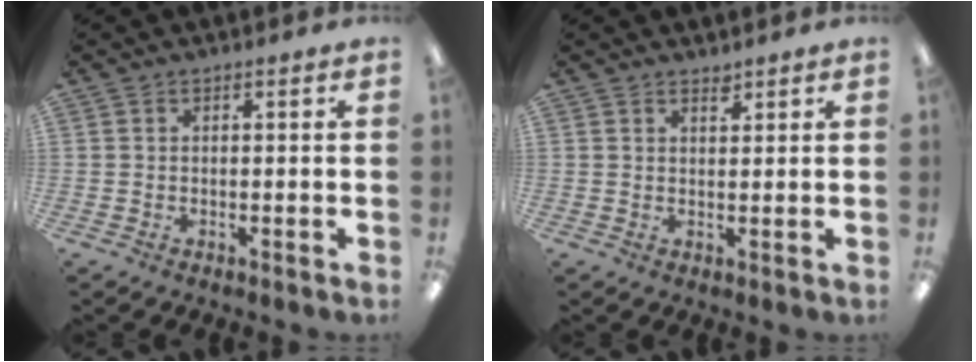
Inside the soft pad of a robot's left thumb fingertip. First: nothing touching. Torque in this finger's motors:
{"motor_torque": [-0.11, -0.11, -0.11, 0.12, 0.03]}